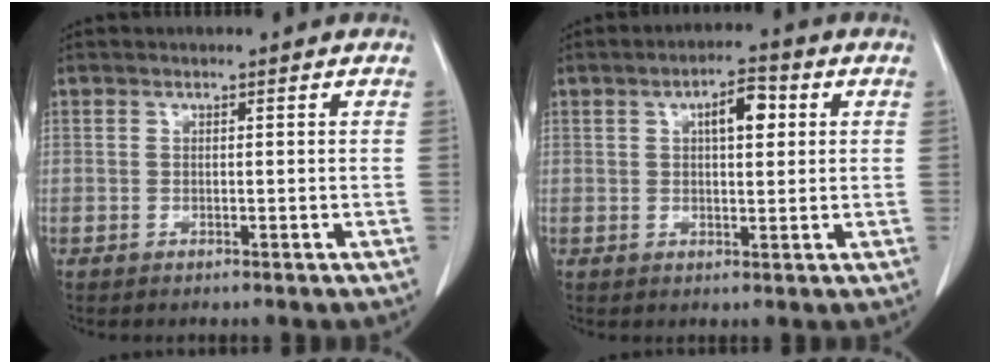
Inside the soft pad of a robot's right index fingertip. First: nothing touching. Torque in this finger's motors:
{"motor_torque": [0.44, 0.40, 0.10, 0.06]}